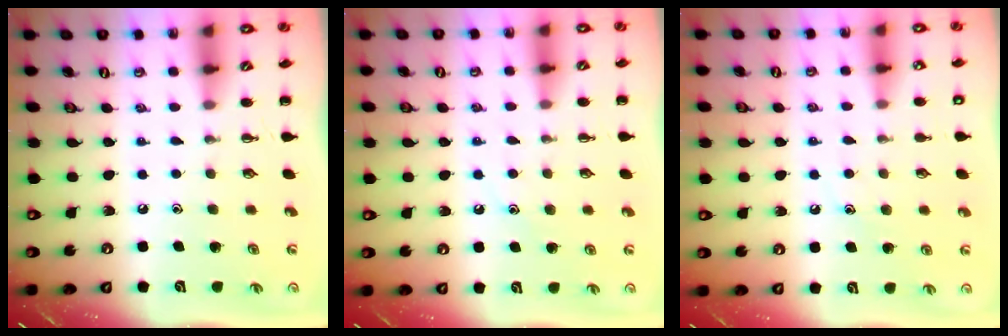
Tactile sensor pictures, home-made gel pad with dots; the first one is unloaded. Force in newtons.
{"total": 7.0, "press": 6.8, "slide": 1.3}
{"total": 8.4, "press": 8.2, "slide": 1.4}